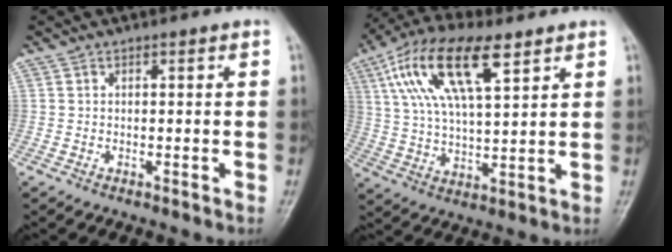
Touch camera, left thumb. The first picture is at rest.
{"total": 17.1, "force": [7.9, 6.8, 13.6], "torque": [-0.250, -0.003, 0.145]}